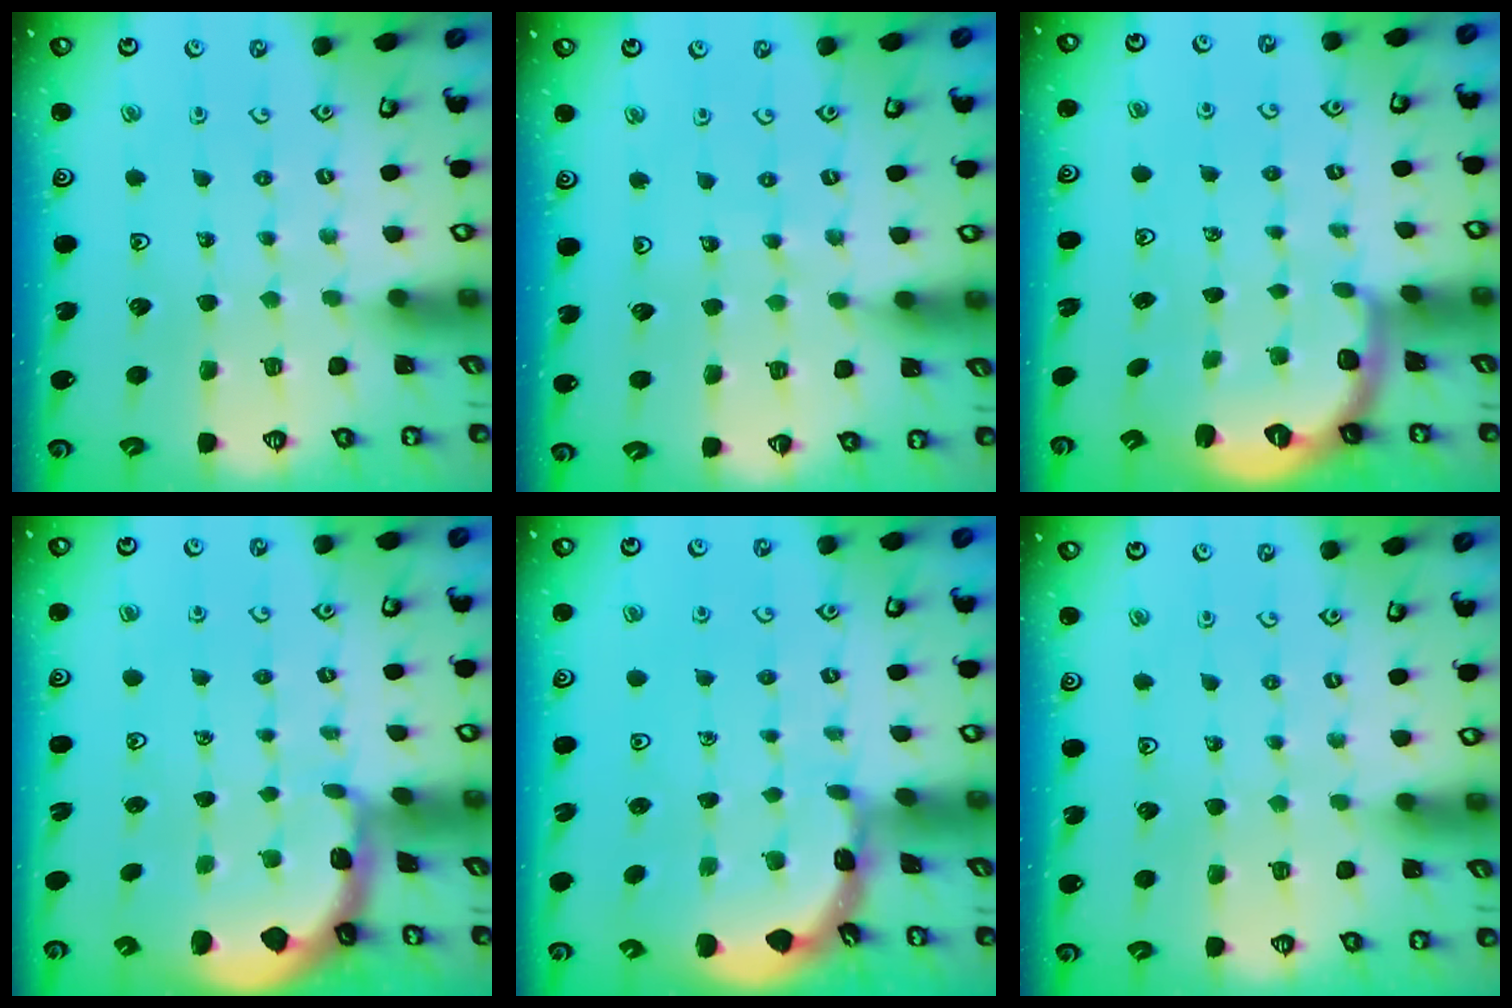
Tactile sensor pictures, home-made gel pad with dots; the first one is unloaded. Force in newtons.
{"total": 5.9, "press": 5.9, "slide": 0.8}
{"total": 2.6, "press": 1.5, "slide": 2.1}
{"total": 0.8, "press": 0.8, "slide": 0.2}
{"total": 1.7, "press": 1.7, "slide": 0.1}
{"total": 0.0}